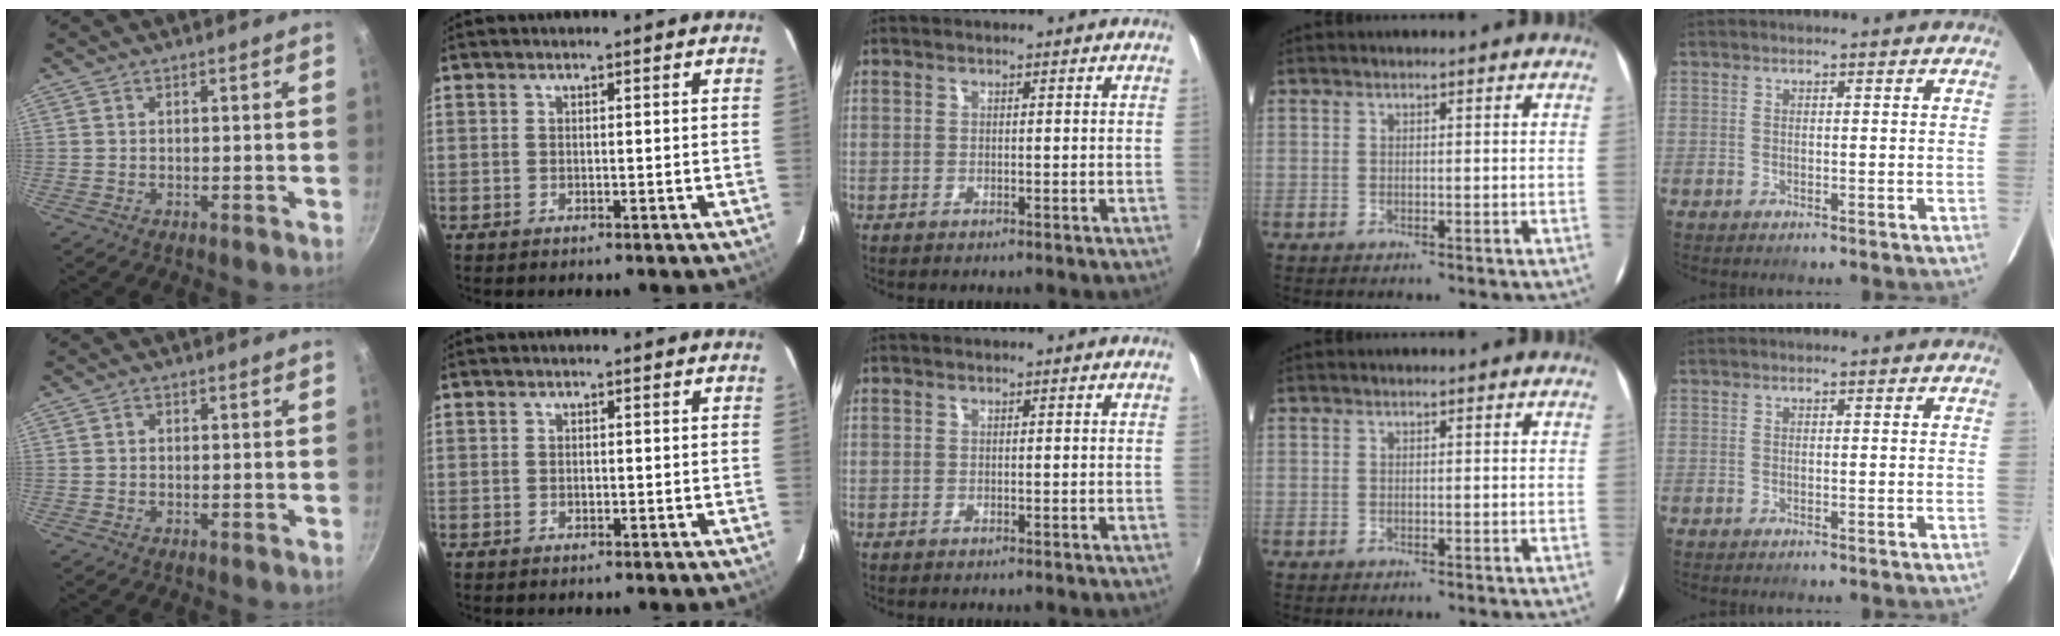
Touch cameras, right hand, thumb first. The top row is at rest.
{"thumb": {"total": 0.9, "force": [0.0, 0.8, 0.5], "torque": [-0.007, 0.007, -0.001]}, "index": {"total": 0.8, "force": [-0.2, 0.7, 0.3], "torque": [-0.003, 0.000, -0.002]}}